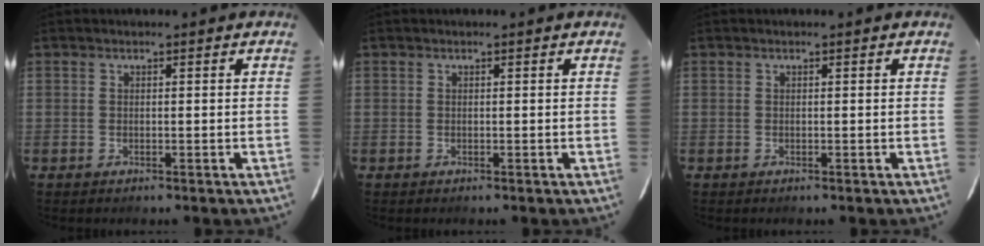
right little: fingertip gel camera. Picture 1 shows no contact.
{"total": 0.0}
{"total": 0.0}